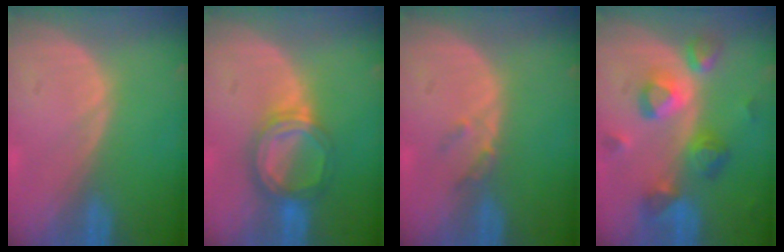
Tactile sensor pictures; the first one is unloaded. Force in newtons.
{"total": 6.4, "press": 5.7, "slide": 3.0}
{"total": 1.8, "press": 1.6, "slide": 0.8}
{"total": 9.1, "press": 8.1, "slide": 4.0}